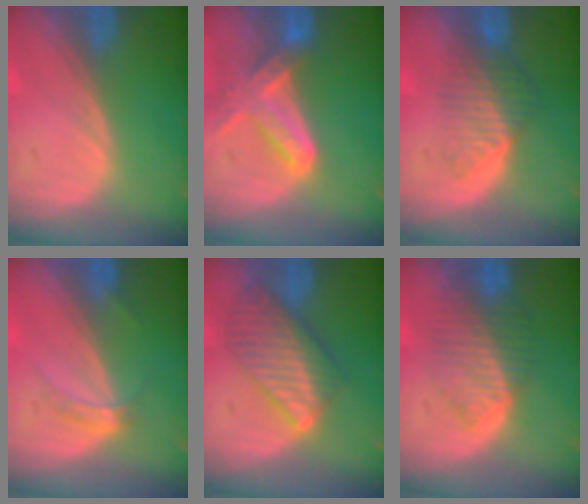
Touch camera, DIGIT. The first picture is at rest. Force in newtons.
{"total": 7.4, "press": 6.7, "slide": 3.2}
{"total": 6.6, "press": 5.6, "slide": 3.5}
{"total": 2.8, "press": 2.5, "slide": 1.3}
{"total": 7.7, "press": 7.7, "slide": 0.3}
{"total": 6.7, "press": 6.7, "slide": 0.3}